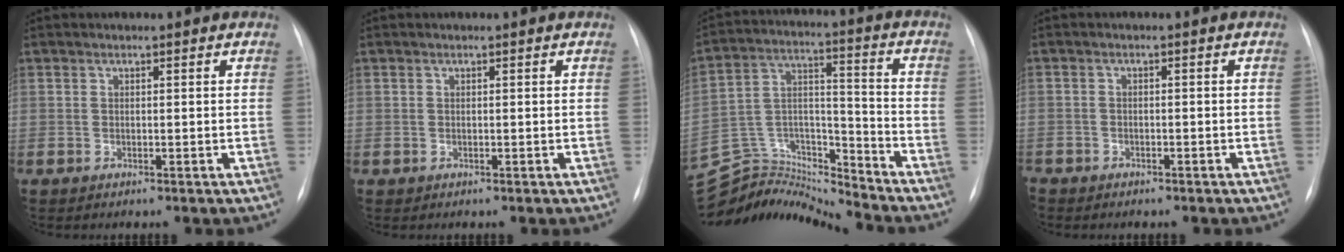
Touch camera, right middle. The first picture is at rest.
{"total": 0.0}
{"total": 15.0, "force": [-15.0, 0.0, -0.2], "torque": [0.002, 0.062, -0.269]}
{"total": 3.6, "force": [-2.9, 1.9, 1.0], "torque": [-0.016, 0.000, -0.038]}